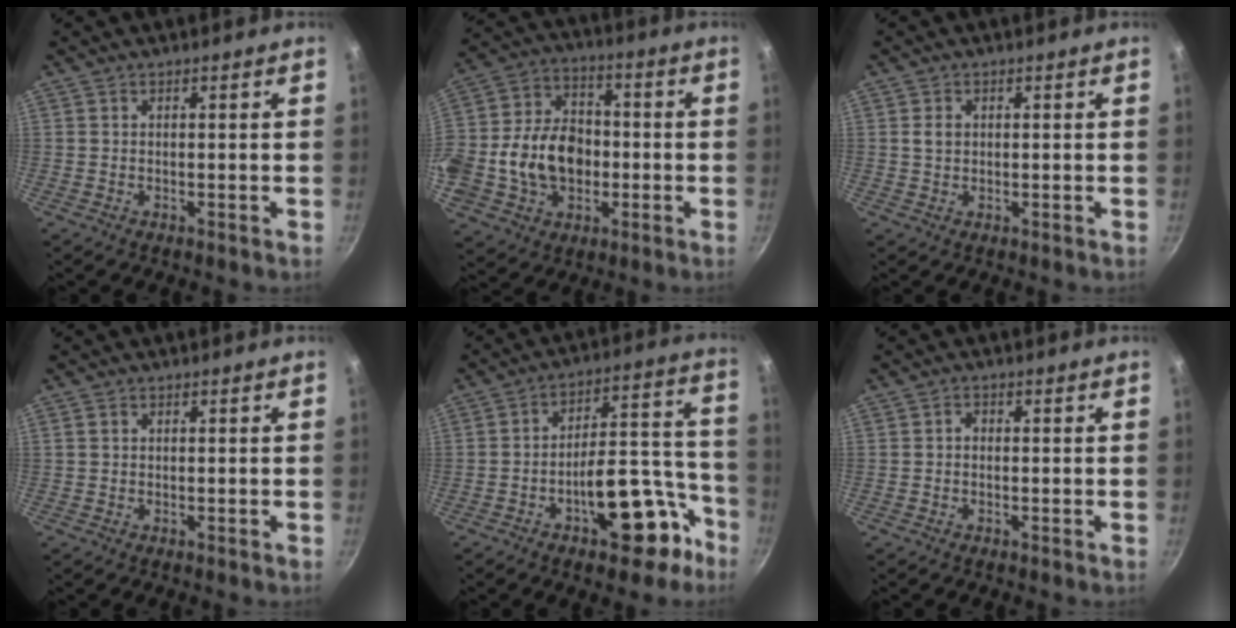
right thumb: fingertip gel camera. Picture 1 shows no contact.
{"total": 19.6, "force": [-2.9, 15.0, 12.3], "torque": [-0.220, 0.041, -0.051]}
{"total": 2.1, "force": [0.4, 1.7, 1.3], "torque": [-0.016, 0.001, 0.006]}
{"total": 0.8, "force": [0.2, 0.7, 0.4], "torque": [-0.005, 0.003, 0.002]}
{"total": 17.1, "force": [-8.3, 8.0, 12.6], "torque": [-0.118, 0.088, -0.114]}
{"total": 1.2, "force": [-0.2, 0.9, 0.7], "torque": [-0.010, 0.006, -0.005]}